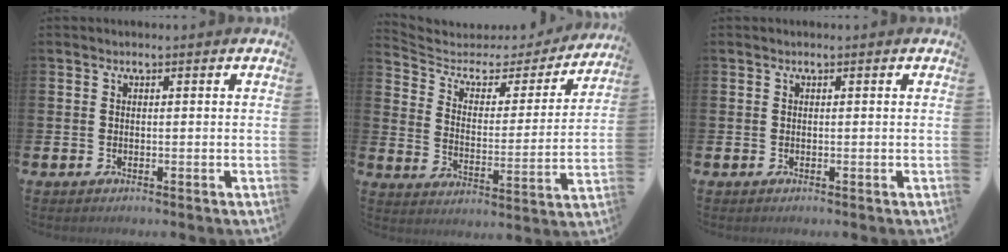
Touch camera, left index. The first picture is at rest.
{"total": 5.7, "force": [4.5, 2.8, 1.9], "torque": [-0.058, -0.038, 0.066]}
{"total": 0.0}